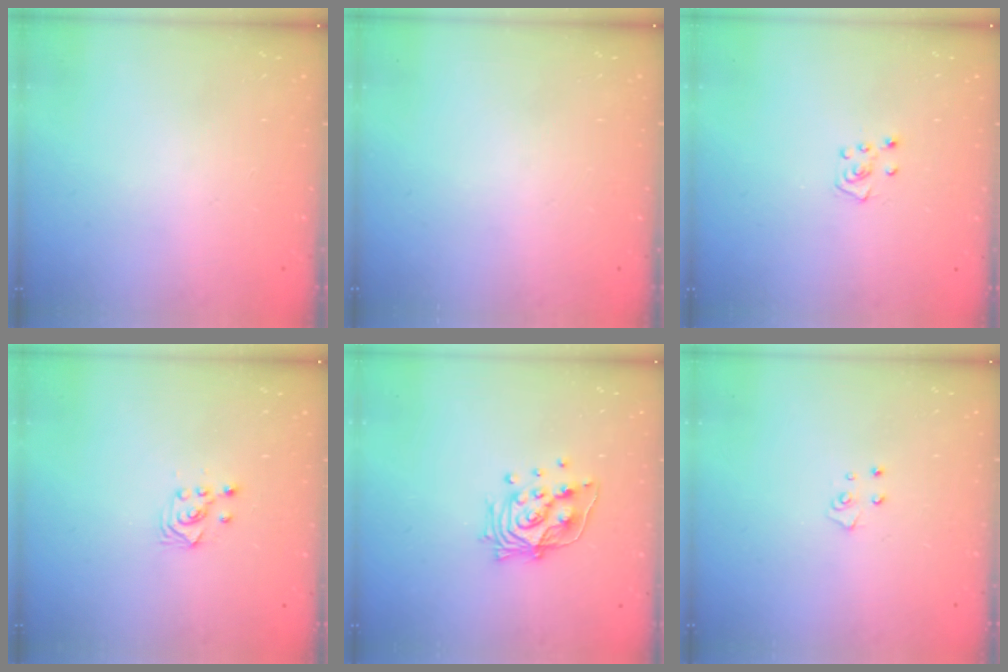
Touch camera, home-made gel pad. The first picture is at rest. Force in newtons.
{"total": 0.0}
{"total": 4.8, "press": 4.8, "slide": 0.4}
{"total": 2.6, "press": 2.6, "slide": 0.3}
{"total": 13.7, "press": 13.4, "slide": 3.0}
{"total": 4.2, "press": 4.1, "slide": 0.4}